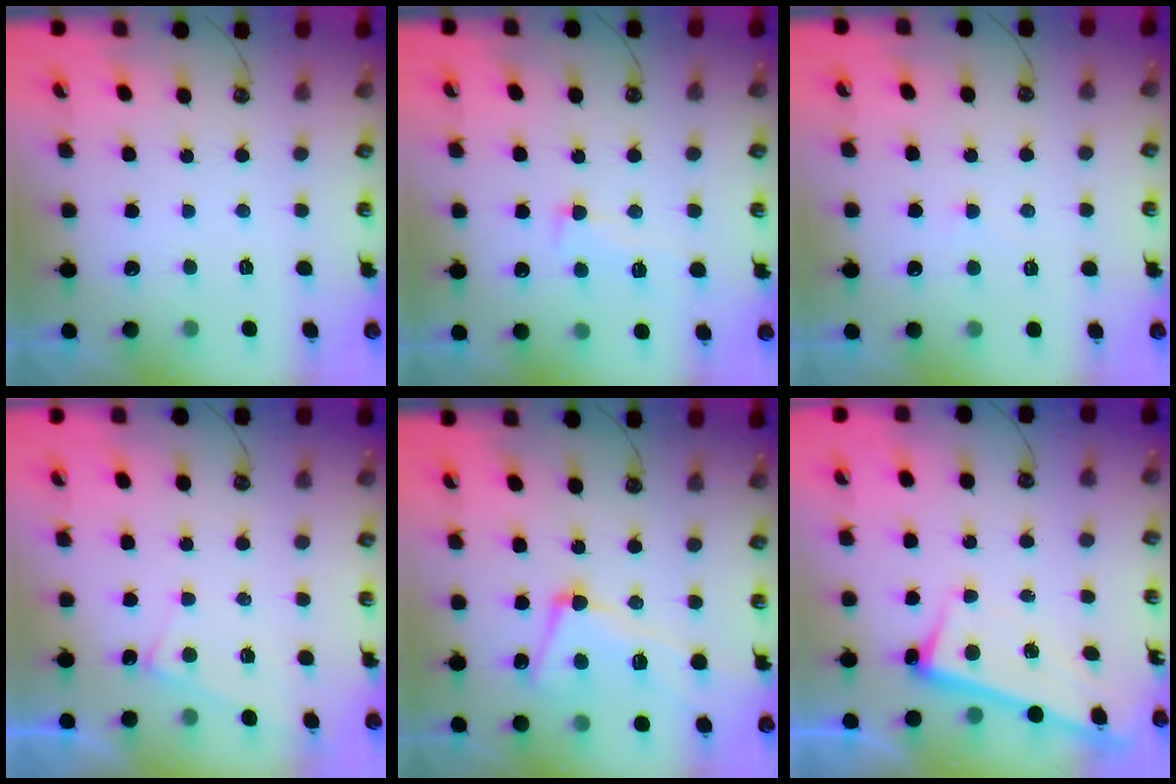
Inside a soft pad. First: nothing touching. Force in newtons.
{"total": 1.2, "press": 0.6, "slide": 1.0}
{"total": 4.2, "press": 4.2, "slide": 0.3}
{"total": 5.5, "press": 5.5, "slide": 0.2}
{"total": 6.8, "press": 6.7, "slide": 1.2}
{"total": 2.8, "press": 2.7, "slide": 0.4}